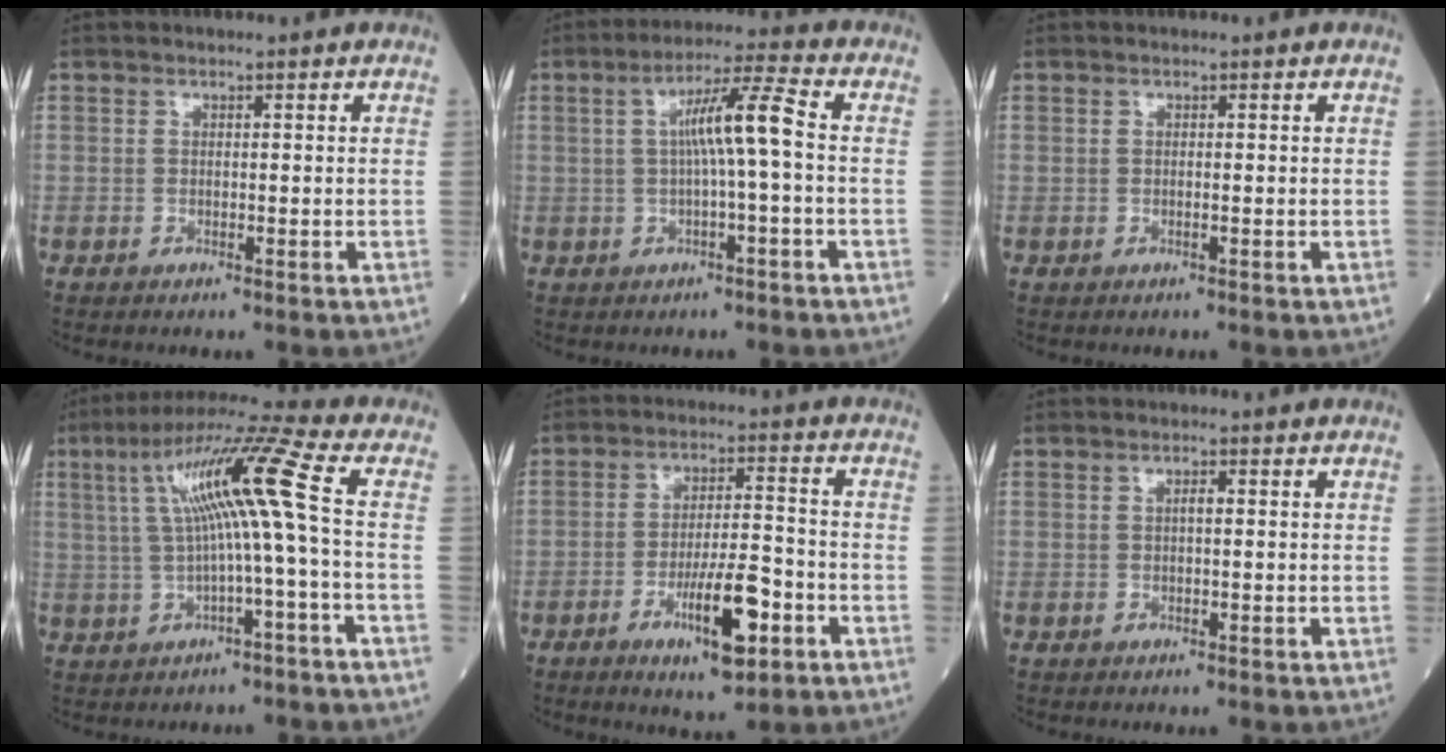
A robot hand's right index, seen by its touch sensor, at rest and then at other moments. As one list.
[{"total": 7.2, "force": [0.2, -0.3, 7.2], "torque": [-0.125, 0.018, 0.002]}, {"total": 0.0}, {"total": 12.0, "force": [1.3, -1.0, 11.8], "torque": [-0.208, 0.034, 0.024]}, {"total": 9.8, "force": [-4.3, 2.1, 8.5], "torque": [-0.147, -0.004, -0.065]}, {"total": 0.9, "force": [0.1, 0.2, 0.9], "torque": [-0.017, 0.002, 0.001]}]